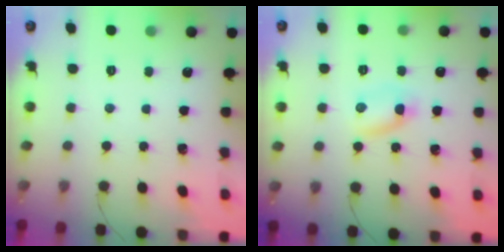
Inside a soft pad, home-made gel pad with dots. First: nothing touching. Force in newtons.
{"total": 3.7, "press": 3.5, "slide": 1.2}